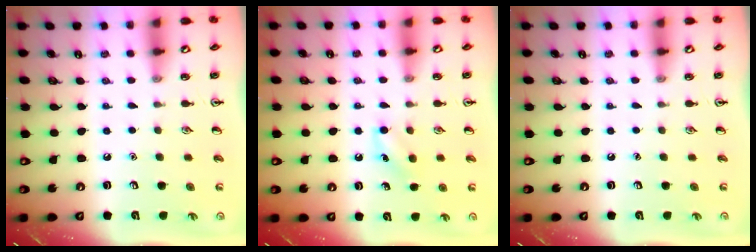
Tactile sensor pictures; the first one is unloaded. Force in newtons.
{"total": 5.8, "press": 5.5, "slide": 1.7}
{"total": 0.0}